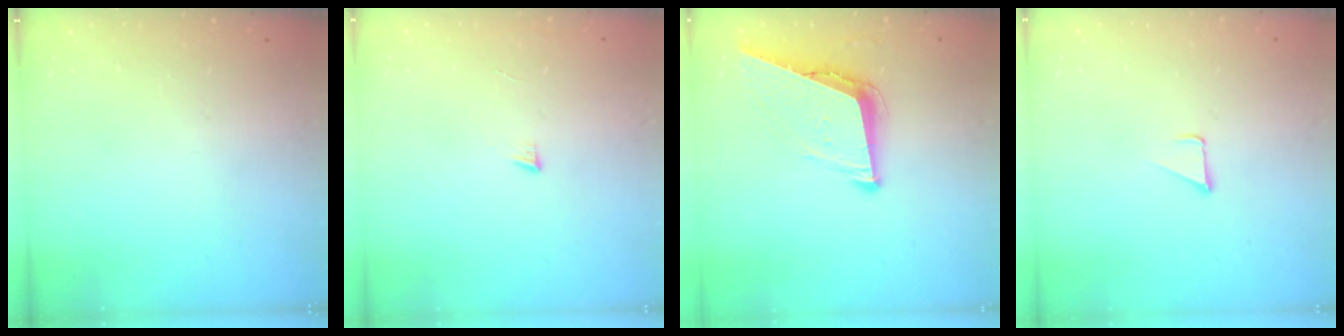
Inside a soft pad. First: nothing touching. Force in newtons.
{"total": 3.0, "press": 3.0, "slide": 0.3}
{"total": 9.3, "press": 8.9, "slide": 2.7}
{"total": 1.7, "press": 1.7, "slide": 0.1}